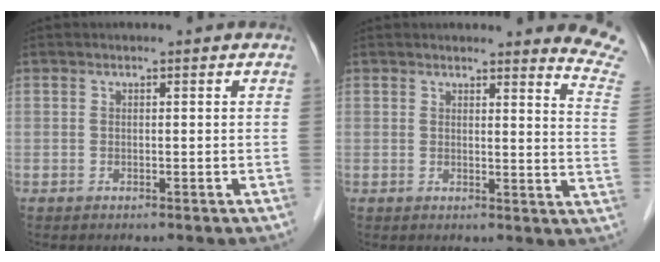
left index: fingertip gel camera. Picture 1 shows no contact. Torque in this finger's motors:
{"motor_torque": [-0.15, -0.95, 0.17, 0.03]}